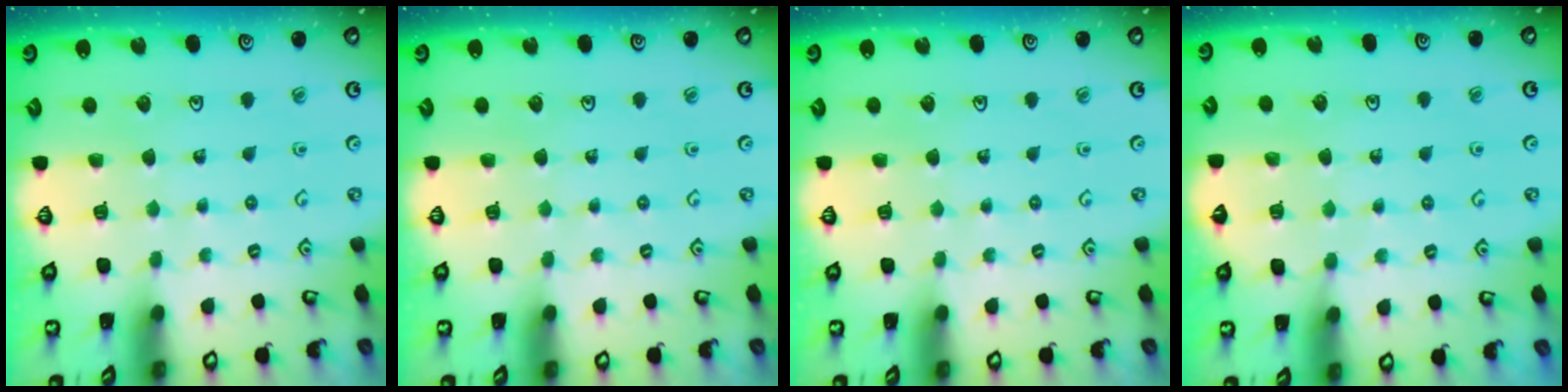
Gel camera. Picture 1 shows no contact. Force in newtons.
{"total": 0.0}
{"total": 0.0}
{"total": 5.6, "press": 5.4, "slide": 1.2}